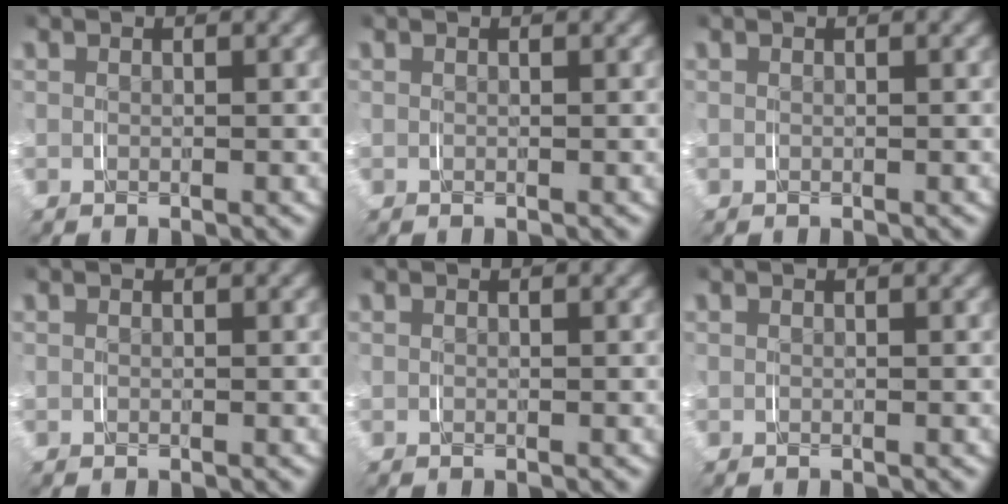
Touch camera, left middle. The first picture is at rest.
{"total": 0.0}
{"total": 0.0}
{"total": 0.0}
{"total": 0.0}
{"total": 0.0}